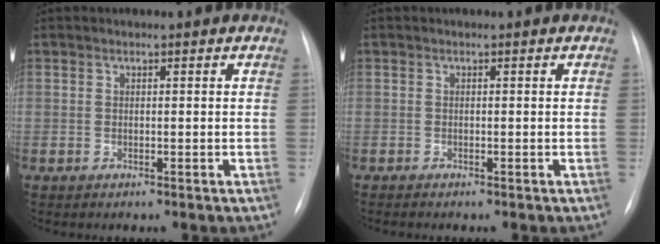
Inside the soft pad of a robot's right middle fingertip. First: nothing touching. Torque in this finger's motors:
{"motor_torque": [0.37, -0.57, 0.05, 0.02]}